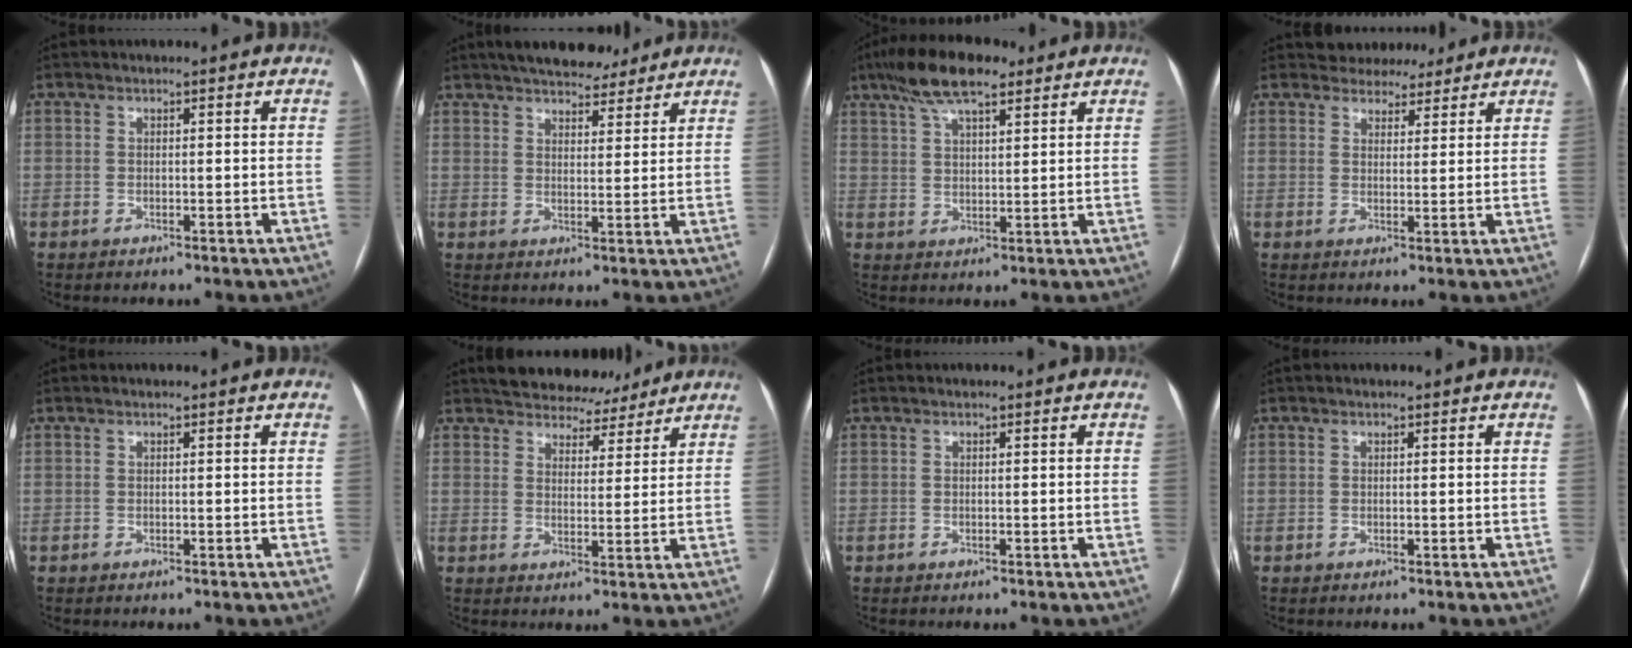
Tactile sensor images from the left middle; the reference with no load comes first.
{"total": 10.6, "force": [9.1, 3.4, 4.2], "torque": [-0.050, 0.013, 0.127]}
{"total": 9.9, "force": [6.9, 2.9, 6.5], "torque": [-0.125, 0.021, 0.119]}
{"total": 5.3, "force": [4.8, 2.2, 0.3], "torque": [0.002, 0.004, 0.063]}
{"total": 0.0}
{"total": 10.0, "force": [9.0, 3.8, 2.0], "torque": [-0.013, 0.008, 0.118]}
{"total": 0.0}
{"total": 0.0}